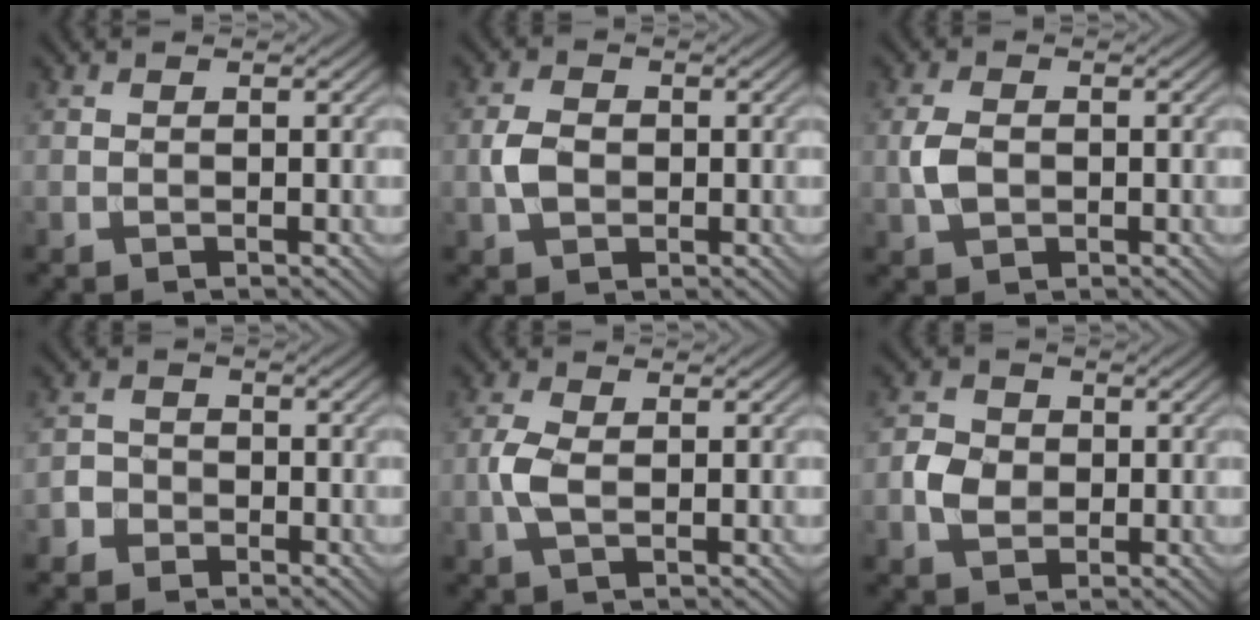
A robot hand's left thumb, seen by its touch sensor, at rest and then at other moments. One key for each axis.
{"total": 3.3, "fx": -0.3, "fy": 2.4, "fz": 2.2, "tx": -0.053, "ty": 0.000, "tz": -0.011}
{"total": 3.1, "fx": -0.3, "fy": 2.1, "fz": 2.3, "tx": -0.056, "ty": 0.000, "tz": -0.006}
{"total": 2.4, "fx": -1.3, "fy": 2.0, "fz": 0.4, "tx": 0.006, "ty": 0.002, "tz": -0.034}
{"total": 2.9, "fx": -0.2, "fy": 1.3, "fz": 2.6, "tx": -0.067, "ty": 0.002, "tz": -0.006}
{"total": 3.5, "fx": -0.4, "fy": 2.9, "fz": 1.8, "tx": -0.043, "ty": 0.001, "tz": -0.011}